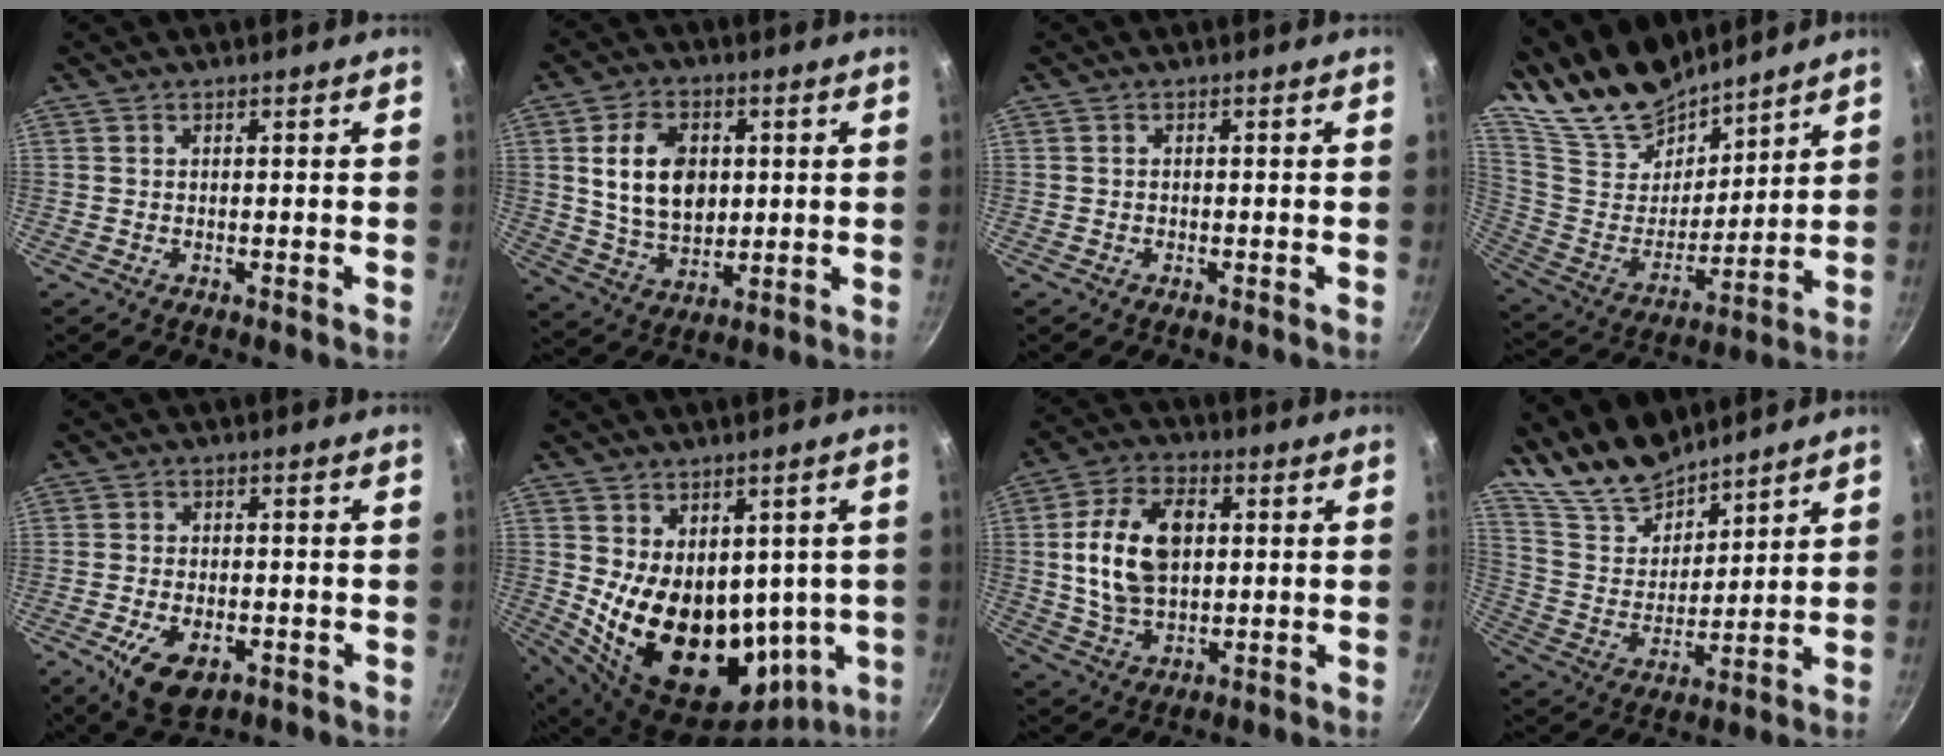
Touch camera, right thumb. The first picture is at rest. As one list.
[{"total": 13.2, "force": [2.3, 9.2, 9.1], "torque": [-0.133, -0.012, 0.046]}, {"total": 0.5, "force": [-0.1, 0.5, 0.2], "torque": [-0.002, 0.002, -0.003]}, {"total": 17.3, "force": [14.5, 7.5, 5.7], "torque": [-0.065, -0.094, 0.278]}, {"total": 9.1, "force": [-3.7, 5.1, 6.6], "torque": [-0.108, 0.006, -0.054]}, {"total": 21.4, "force": [1.1, 14.4, 15.8], "torque": [-0.231, -0.033, 0.053]}, {"total": 15.2, "force": [1.9, 9.8, 11.5], "torque": [-0.189, 0.006, 0.032]}, {"total": 12.8, "force": [11.0, 5.2, 3.9], "torque": [-0.044, -0.071, 0.216]}]